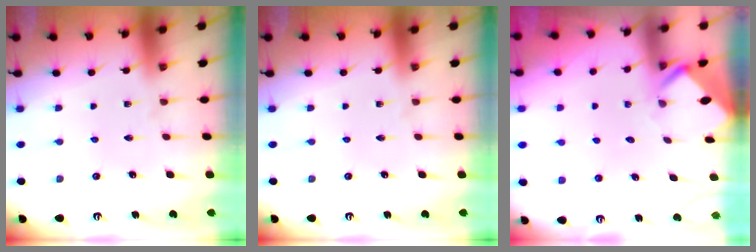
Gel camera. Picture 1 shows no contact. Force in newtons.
{"total": 0.0}
{"total": 3.6, "press": 3.6, "slide": 0.3}